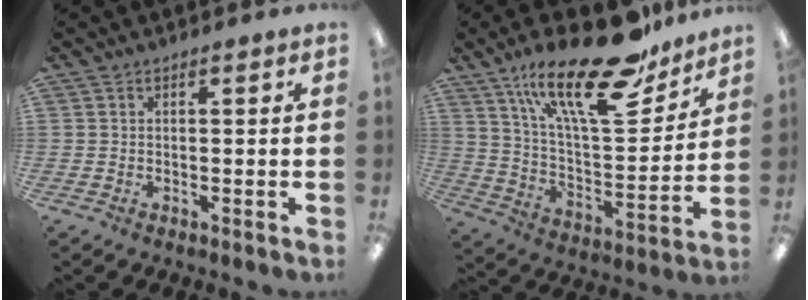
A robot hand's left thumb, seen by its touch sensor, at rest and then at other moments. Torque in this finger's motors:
{"motor_torque": [0.89, 0.00, 1.35, -1.41, 0.46]}